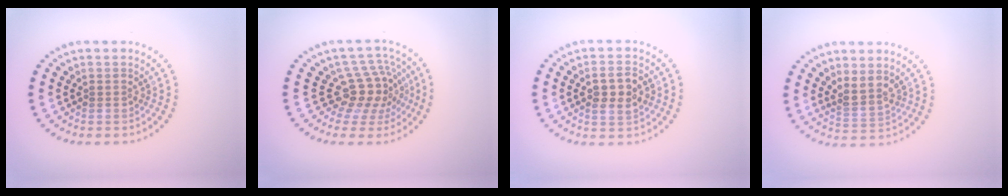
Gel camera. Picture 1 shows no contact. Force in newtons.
{"total": 4.3, "press": 3.1, "slide": 2.9}
{"total": 2.9, "press": 2.9, "slide": 0.4}
{"total": 2.4, "press": 2.0, "slide": 1.4}